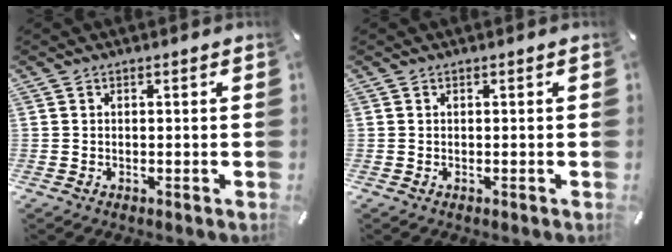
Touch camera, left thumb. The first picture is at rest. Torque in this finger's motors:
{"motor_torque": [-0.51, -0.30, -0.17, 0.34, -0.03]}